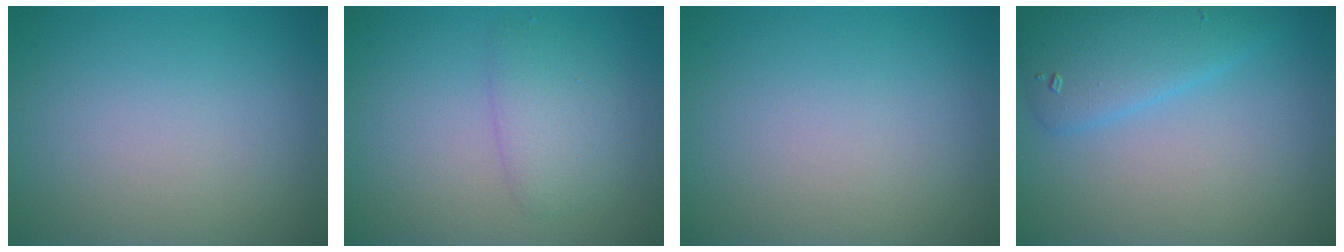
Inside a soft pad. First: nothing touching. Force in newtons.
{"total": 2.6, "press": 2.6, "slide": 0.1}
{"total": 0.0}
{"total": 3.7, "press": 3.7, "slide": 0.2}